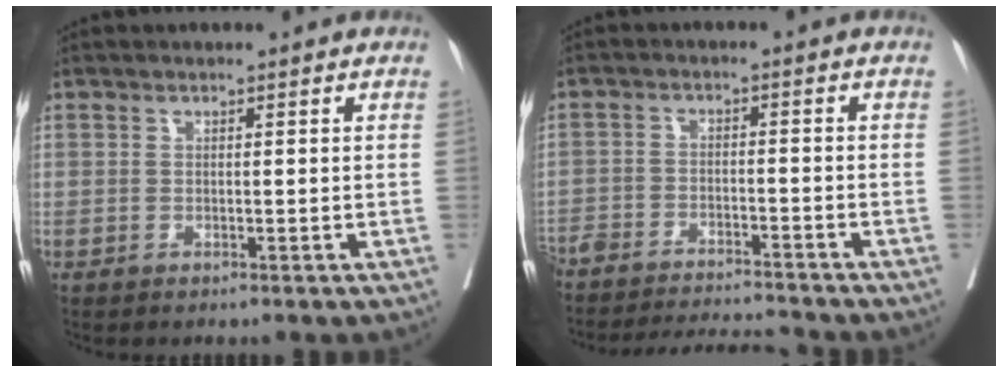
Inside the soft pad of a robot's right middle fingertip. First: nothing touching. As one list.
[{"total": 14.1, "force": [-13.5, 0.7, 4.1], "torque": [-0.073, -0.006, -0.201]}]